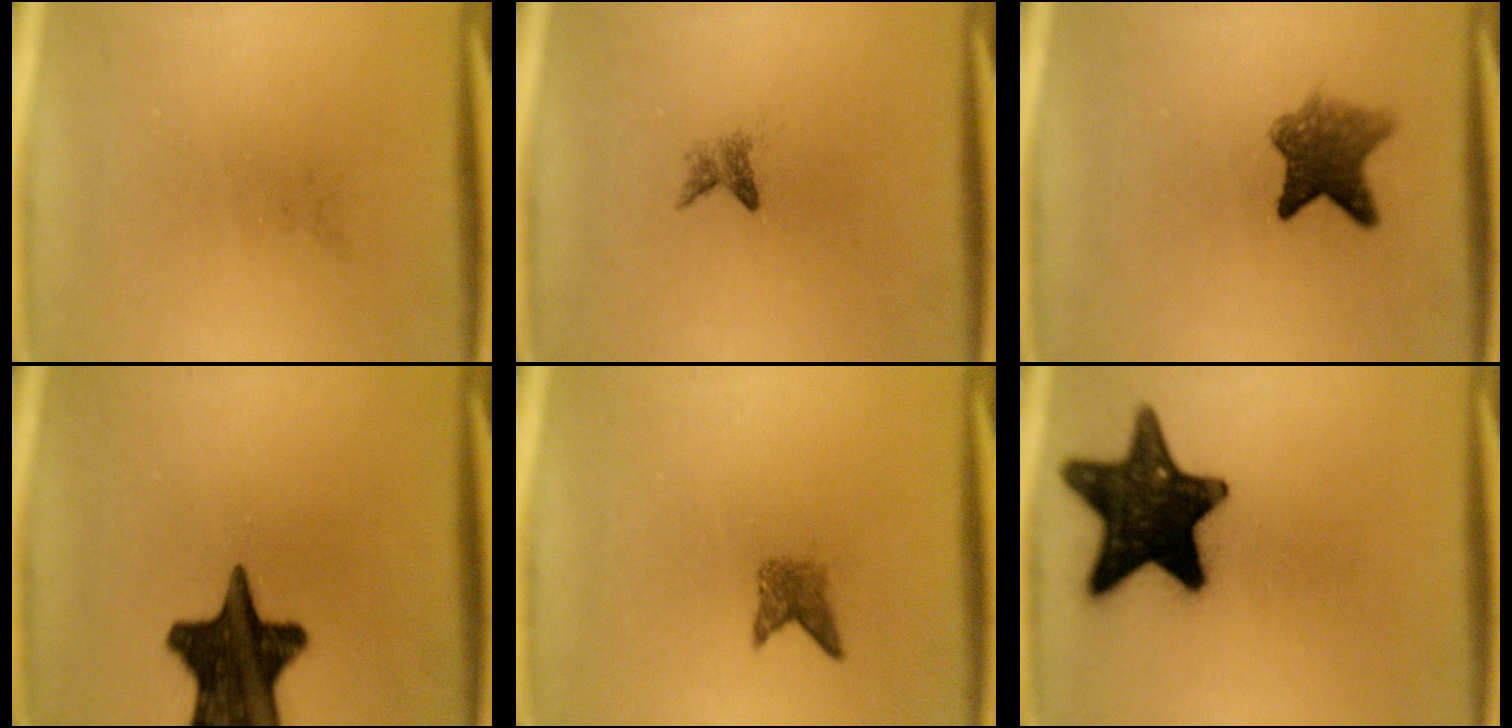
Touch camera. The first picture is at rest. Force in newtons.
{"total": 1.4}
{"total": 6.1}
{"total": 17.1}
{"total": 2.1}
{"total": 18.2}